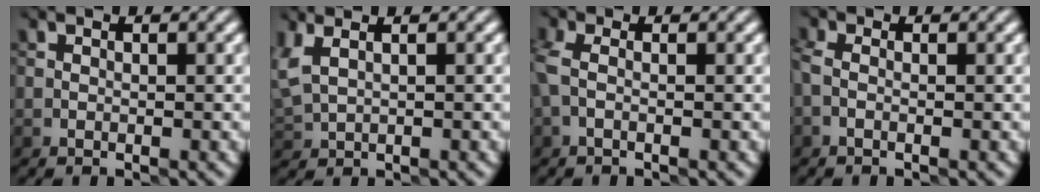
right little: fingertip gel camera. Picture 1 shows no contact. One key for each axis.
{"total": 2.9, "fx": 1.1, "fy": 1.6, "fz": 2.1, "tx": -0.069, "ty": 0.001, "tz": 0.035}
{"total": 1.4, "fx": -0.3, "fy": 0.7, "fz": 1.2, "tx": -0.044, "ty": 0.005, "tz": -0.009}
{"total": 0.7, "fx": -0.5, "fy": 0.2, "fz": 0.5, "tx": -0.016, "ty": 0.002, "tz": -0.011}